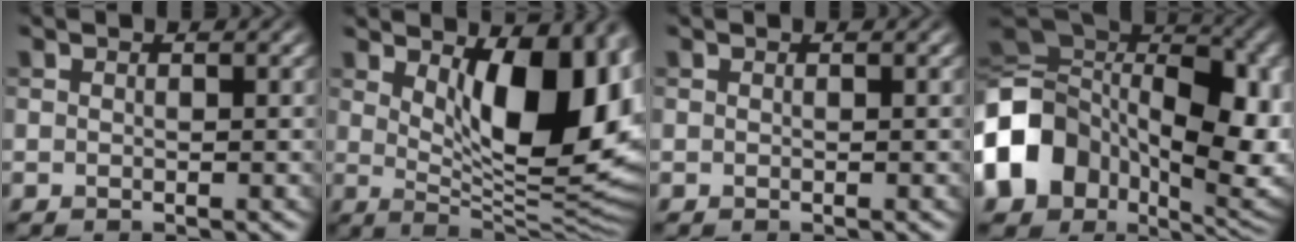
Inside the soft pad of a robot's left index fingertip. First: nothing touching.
{"total": 13.1, "force": [3.5, 5.4, 11.4], "torque": [-0.139, -0.009, 0.057]}
{"total": 0.0}
{"total": 17.2, "force": [-0.6, 12.5, 11.8], "torque": [-0.241, -0.004, 0.000]}